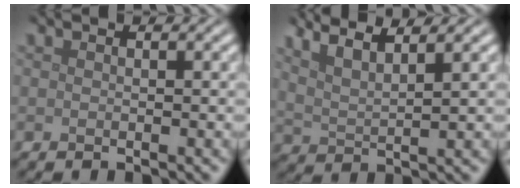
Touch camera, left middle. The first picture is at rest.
{"total": 4.7, "force": [3.5, 0.9, 2.9], "torque": [-0.055, 0.017, 0.052]}